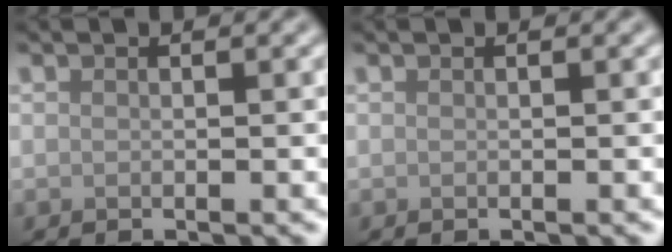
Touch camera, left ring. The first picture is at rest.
{"total": 0.0}